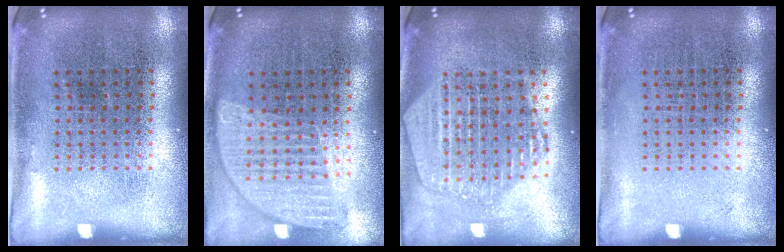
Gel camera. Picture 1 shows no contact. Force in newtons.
{"total": 1.0, "press": 1.0, "slide": 0.1}
{"total": 2.2, "press": 1.9, "slide": 1.1}
{"total": 0.0}